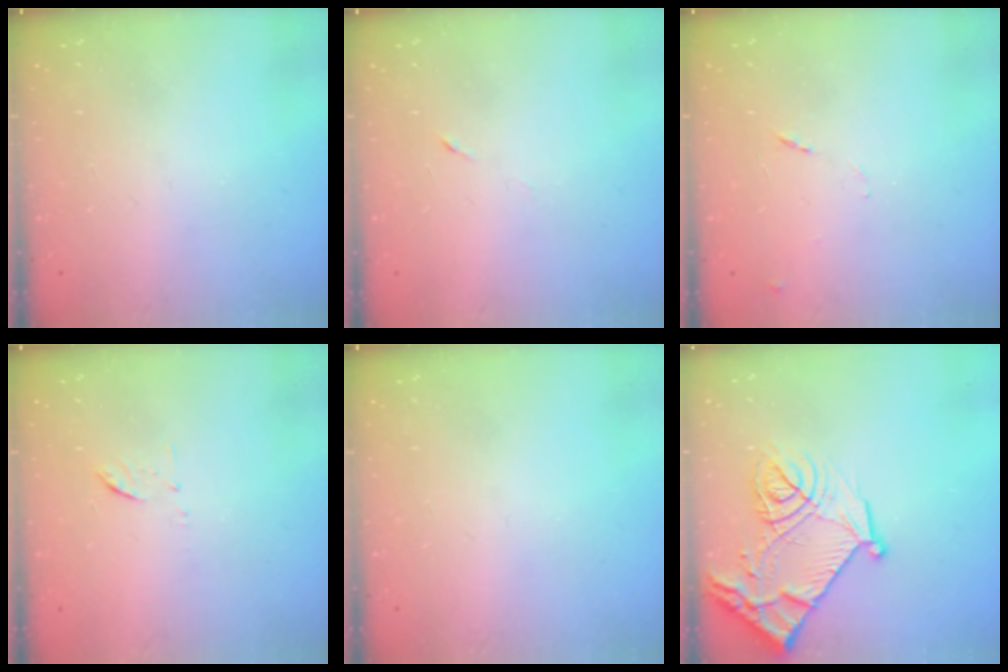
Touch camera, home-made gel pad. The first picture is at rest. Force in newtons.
{"total": 3.3, "press": 3.0, "slide": 1.4}
{"total": 7.6, "press": 7.6, "slide": 0.9}
{"total": 6.0, "press": 6.0, "slide": 0.4}
{"total": 0.0}
{"total": 16.3, "press": 16.3, "slide": 1.8}